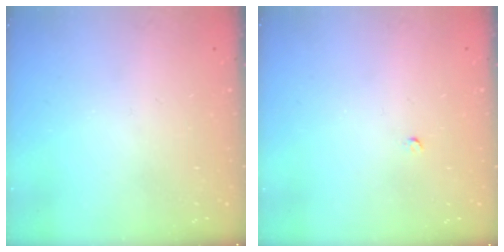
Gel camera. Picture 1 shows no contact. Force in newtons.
{"total": 2.0, "press": 2.0, "slide": 0.3}